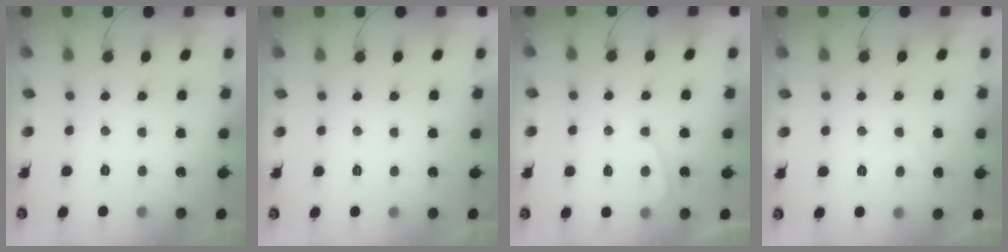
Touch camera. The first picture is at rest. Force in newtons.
{"total": 2.3, "press": 2.3, "slide": 0.3}
{"total": 3.0, "press": 3.0, "slide": 0.4}
{"total": 2.1, "press": 2.0, "slide": 0.8}